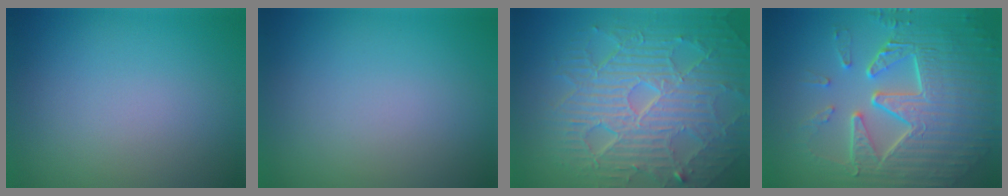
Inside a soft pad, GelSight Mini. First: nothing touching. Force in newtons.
{"total": 0.0}
{"total": 10.2, "press": 6.5, "slide": 7.8}
{"total": 9.4, "press": 6.4, "slide": 6.9}